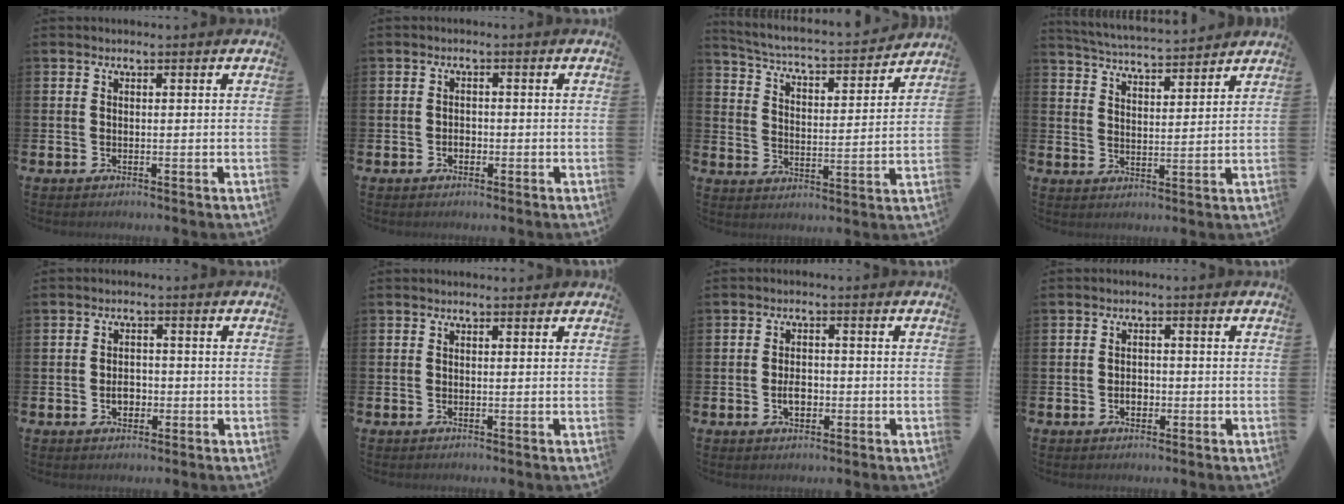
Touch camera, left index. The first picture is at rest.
{"total": 1.4, "force": [-0.5, 1.0, 0.9], "torque": [-0.013, 0.003, -0.012]}
{"total": 5.0, "force": [4.9, 0.2, 1.0], "torque": [-0.042, -0.041, 0.080]}
{"total": 5.0, "force": [5.0, 0.1, 0.4], "torque": [-0.028, -0.033, 0.089]}
{"total": 2.5, "force": [-0.7, 1.8, 1.5], "torque": [-0.011, -0.005, -0.020]}
{"total": 0.0}
{"total": 2.8, "force": [-0.6, 1.8, 2.0], "torque": [-0.019, -0.005, -0.017]}
{"total": 1.9, "force": [-0.6, 1.4, 1.1], "torque": [-0.010, 0.000, -0.015]}